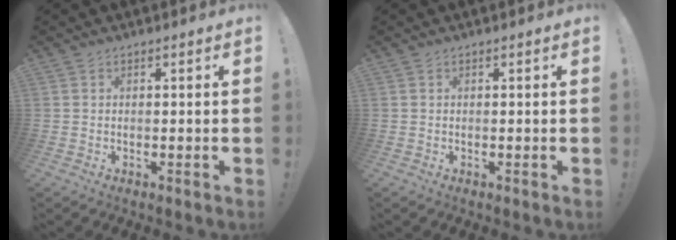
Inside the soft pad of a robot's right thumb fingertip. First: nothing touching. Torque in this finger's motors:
{"motor_torque": [0.00, 0.00, 0.03, 0.02, 0.02]}